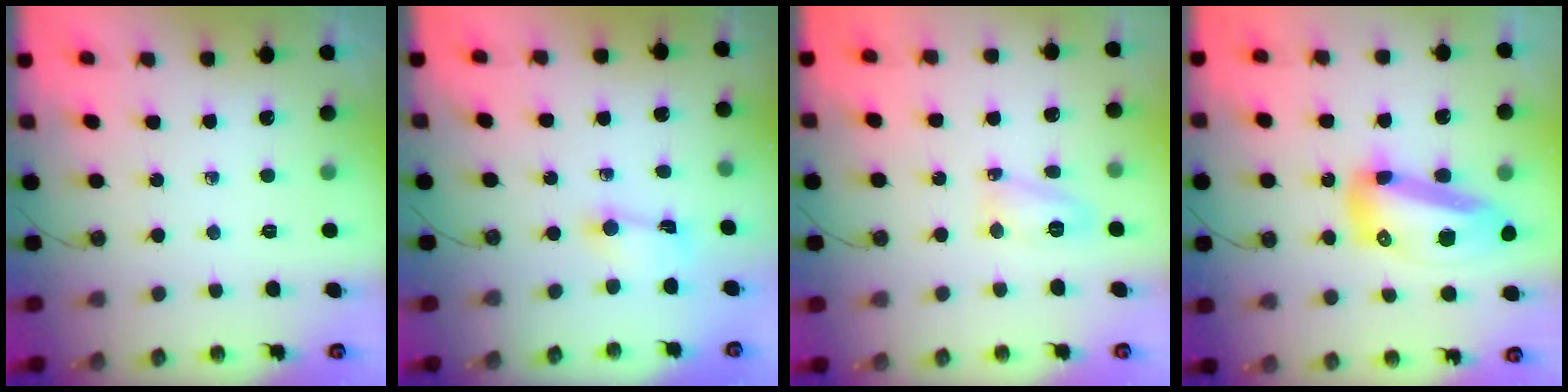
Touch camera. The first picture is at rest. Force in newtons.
{"total": 2.1, "press": 2.0, "slide": 0.6}
{"total": 8.0, "press": 8.0, "slide": 0.7}
{"total": 17.2, "press": 17.1, "slide": 2.1}